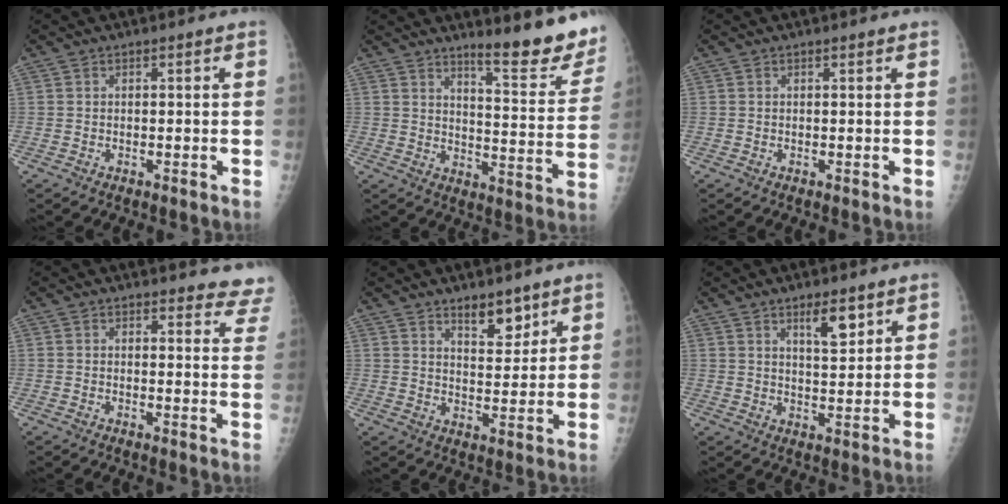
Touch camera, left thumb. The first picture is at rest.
{"total": 14.3, "force": [11.2, 2.4, 8.5], "torque": [-0.081, -0.094, 0.148]}
{"total": 0.0}
{"total": 8.9, "force": [8.6, 2.3, 0.5], "torque": [0.045, -0.059, 0.058]}
{"total": 6.7, "force": [4.7, 2.9, 3.9], "torque": [-0.036, -0.035, 0.076]}
{"total": 5.9, "force": [3.5, 1.9, 4.3], "torque": [-0.059, -0.026, 0.058]}